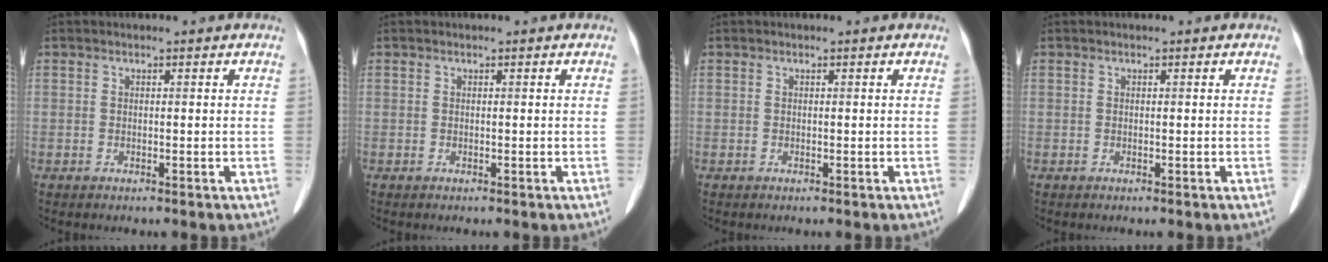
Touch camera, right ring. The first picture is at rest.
{"total": 0.0}
{"total": 0.0}
{"total": 0.0}